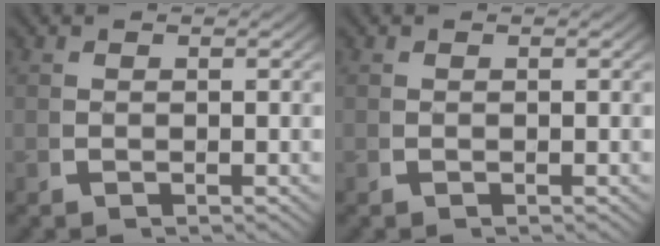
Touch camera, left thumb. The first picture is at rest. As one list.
[{"total": 0.0}]